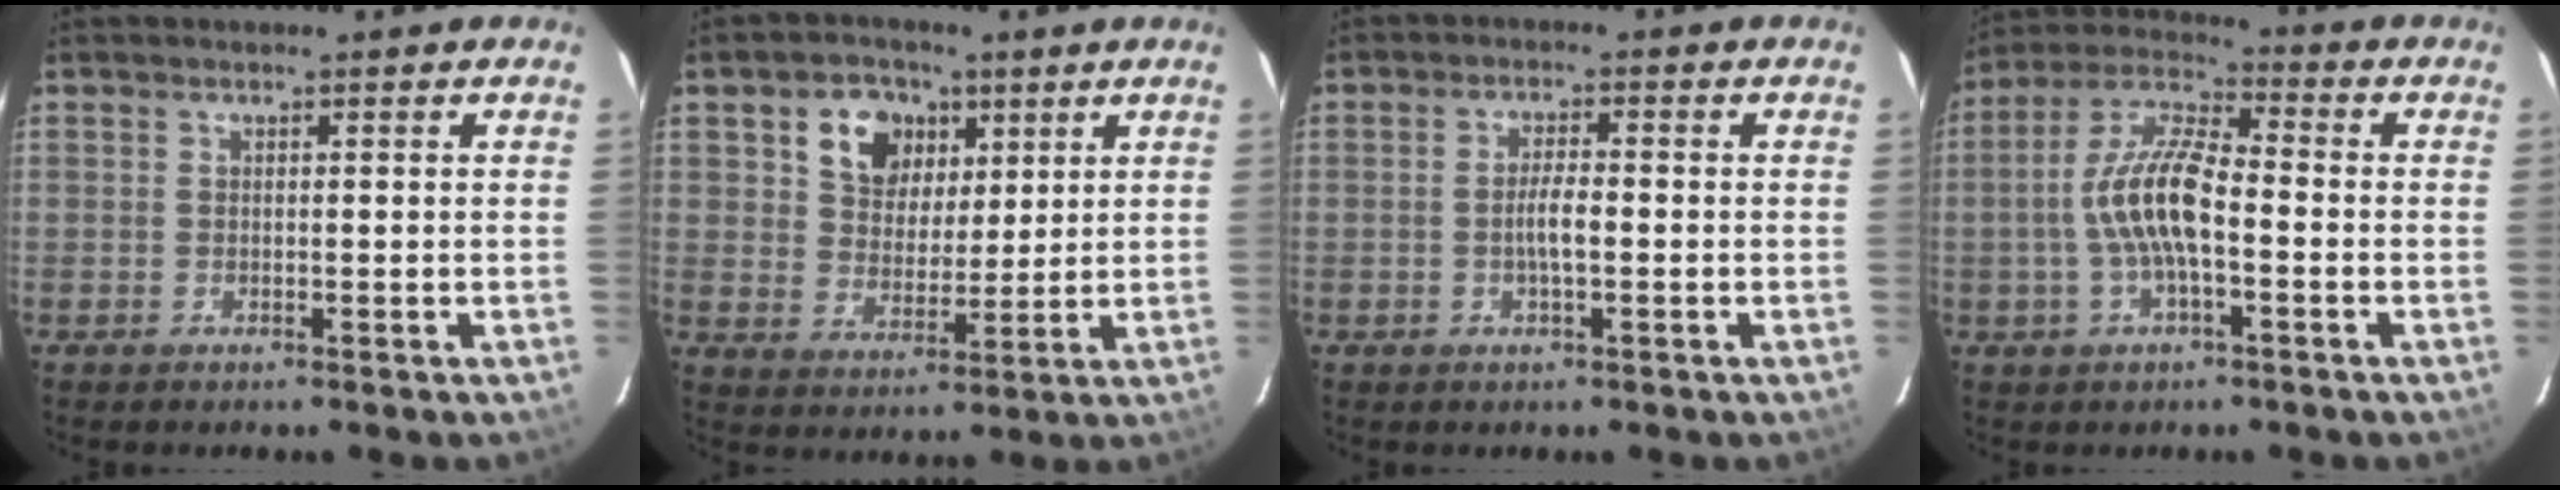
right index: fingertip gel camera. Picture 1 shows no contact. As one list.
[{"total": 9.3, "force": [4.2, 7.2, 4.2], "torque": [-0.084, 0.021, 0.078]}, {"total": 3.3, "force": [-0.7, 0.6, 3.2], "torque": [-0.059, 0.001, -0.011]}, {"total": 11.5, "force": [-2.2, 3.8, 10.6], "torque": [-0.223, 0.011, -0.045]}]